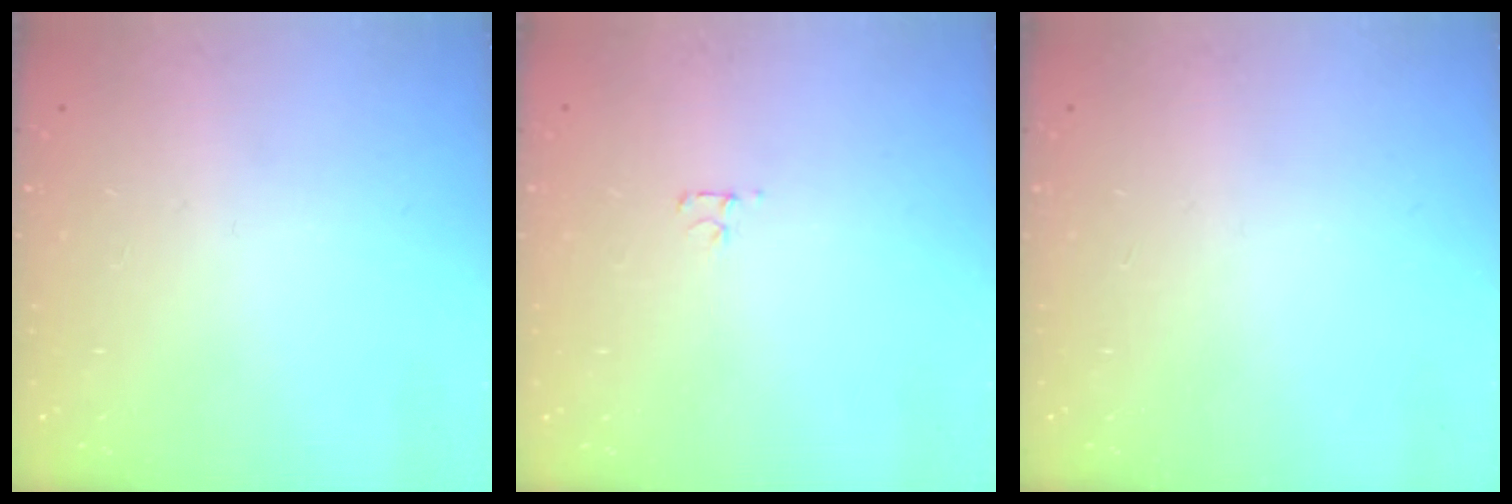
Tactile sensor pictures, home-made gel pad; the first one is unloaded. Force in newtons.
{"total": 2.7, "press": 2.7, "slide": 0.3}
{"total": 0.0}